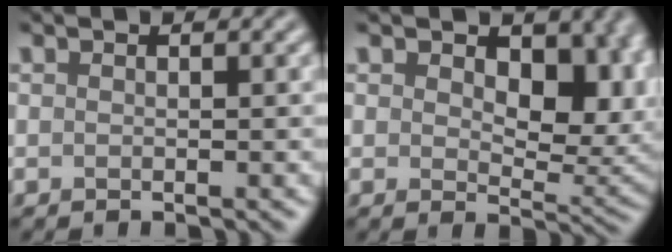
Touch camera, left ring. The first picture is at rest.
{"total": 9.2, "force": [2.4, 5.4, 7.1], "torque": [-0.101, -0.016, 0.038]}